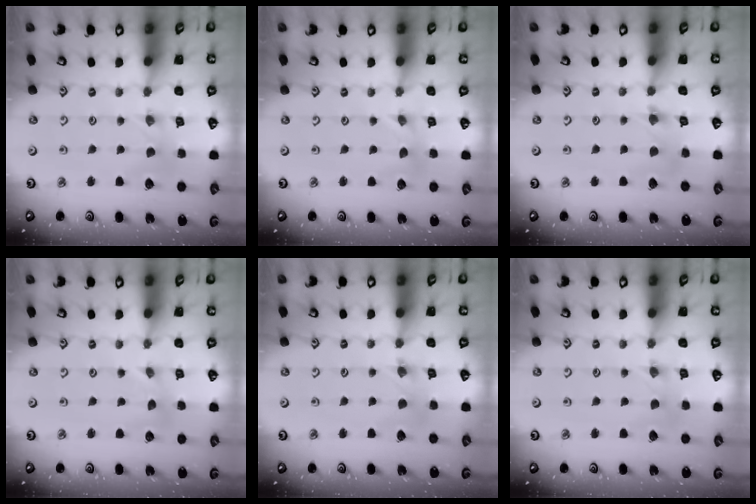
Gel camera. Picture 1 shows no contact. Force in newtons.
{"total": 0.0}
{"total": 3.3, "press": 3.3, "slide": 0.3}
{"total": 0.8, "press": 0.8, "slide": 0.0}
{"total": 1.6, "press": 1.6, "slide": 0.3}
{"total": 0.0}